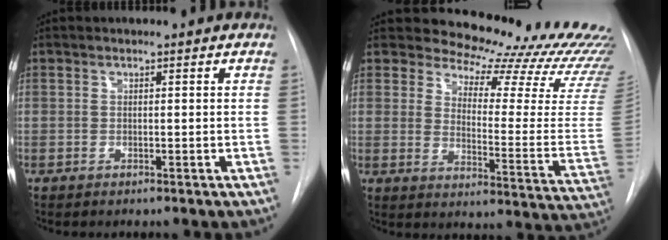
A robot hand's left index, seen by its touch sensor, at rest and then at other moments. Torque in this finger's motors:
{"motor_torque": [0.88, -1.26, -0.14, -0.01]}